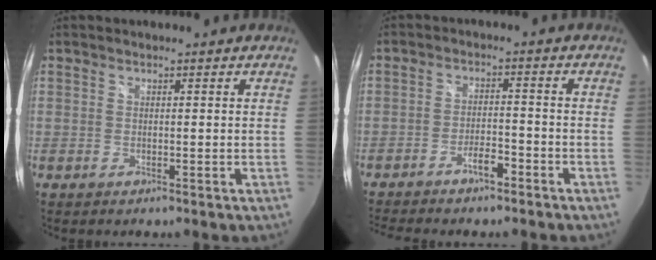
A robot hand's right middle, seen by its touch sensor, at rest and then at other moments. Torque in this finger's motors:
{"motor_torque": [1.07, -1.06, 0.16, 0.08]}